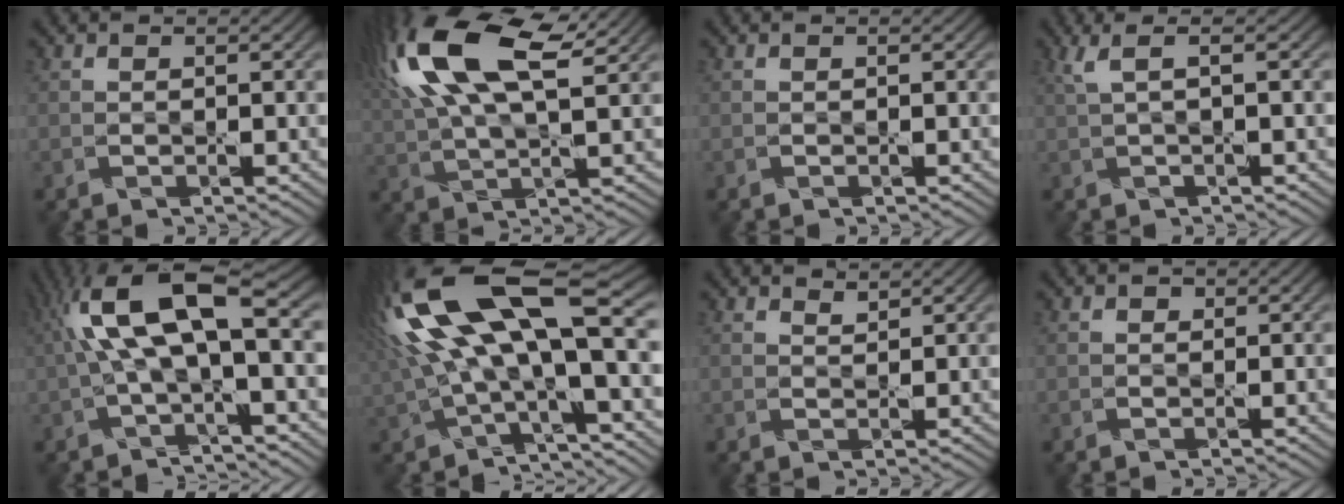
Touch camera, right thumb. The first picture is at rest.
{"total": 16.7, "force": [7.3, 6.3, 13.6], "torque": [-0.308, 0.034, 0.119]}
{"total": 0.0}
{"total": 2.6, "force": [0.8, 0.3, 2.5], "torque": [-0.055, 0.012, 0.016]}
{"total": 11.2, "force": [1.5, 3.3, 10.6], "torque": [-0.206, 0.020, 0.024]}
{"total": 18.1, "force": [4.0, 6.5, 16.5], "torque": [-0.354, 0.005, 0.081]}
{"total": 1.3, "force": [1.3, 0.1, 0.3], "torque": [-0.015, -0.001, 0.028]}
{"total": 0.6, "force": [0.3, 0.5, 0.2], "torque": [-0.003, 0.000, 0.002]}